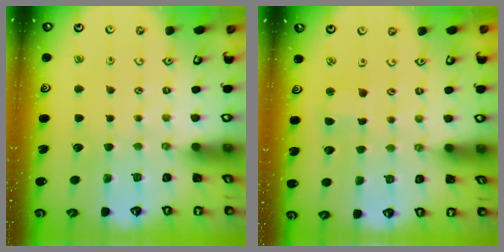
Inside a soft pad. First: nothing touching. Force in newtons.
{"total": 1.9, "press": 1.9, "slide": 0.3}